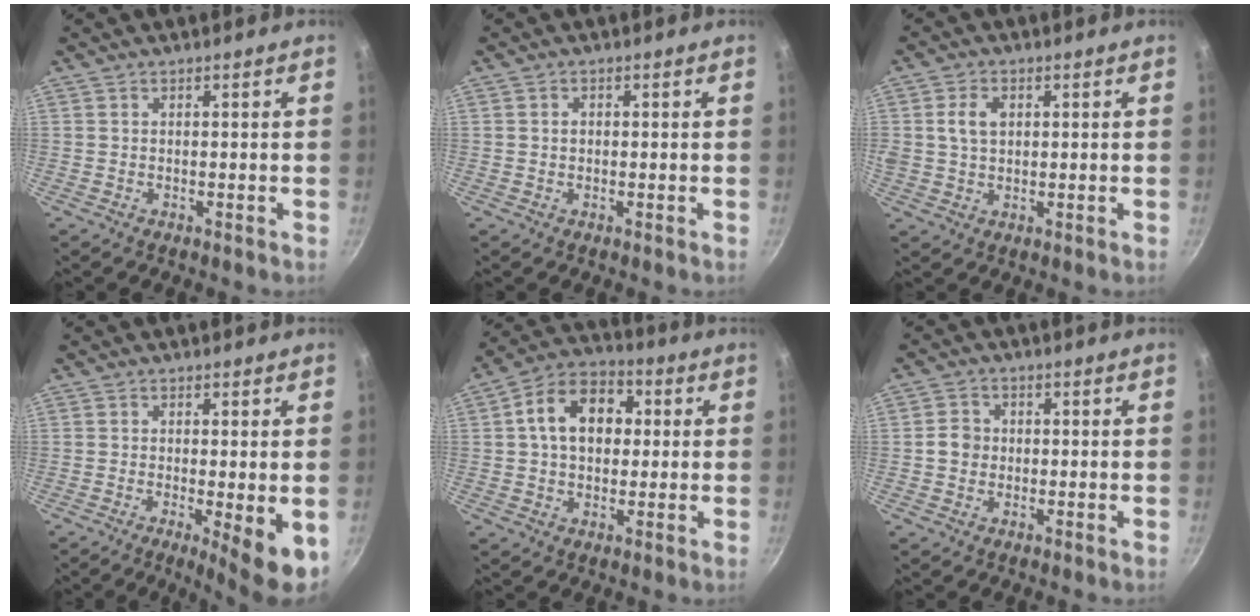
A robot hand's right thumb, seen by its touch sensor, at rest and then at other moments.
{"total": 1.1, "force": [0.0, 0.9, 0.7], "torque": [-0.010, 0.006, 0.000]}
{"total": 5.0, "force": [1.1, 3.5, 3.4], "torque": [-0.052, 0.001, 0.019]}
{"total": 7.4, "force": [-1.7, 1.5, 7.1], "torque": [-0.090, -0.010, -0.018]}
{"total": 13.1, "force": [2.0, 9.4, 8.9], "torque": [-0.108, 0.024, 0.015]}
{"total": 3.6, "force": [-0.3, 3.3, 1.5], "torque": [-0.010, 0.011, -0.012]}